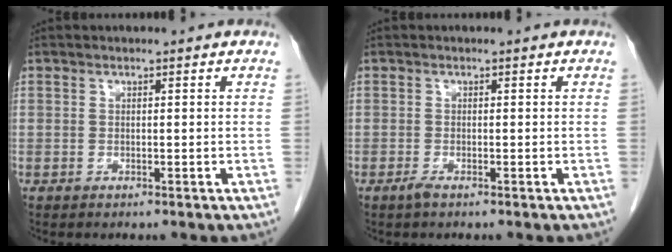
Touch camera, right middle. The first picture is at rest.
{"total": 0.9, "force": [-0.7, 0.1, 0.6], "torque": [-0.017, -0.002, -0.014]}